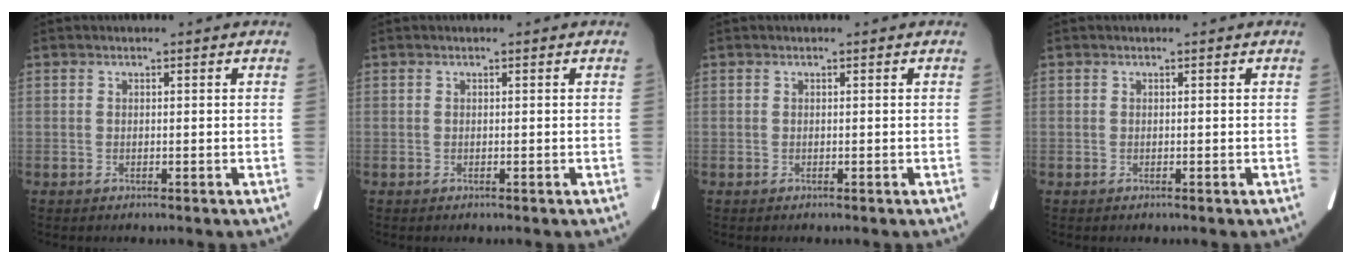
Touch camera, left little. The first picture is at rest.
{"total": 0.0}
{"total": 0.0}
{"total": 0.0}